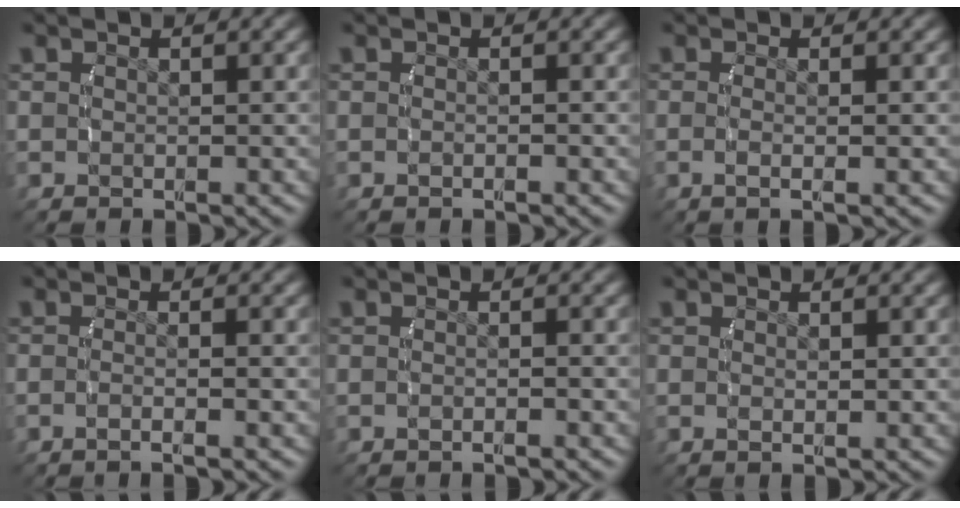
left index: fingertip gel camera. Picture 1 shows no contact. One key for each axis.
{"total": 0.7, "fx": -0.6, "fy": 0.0, "fz": 0.4, "tx": -0.008, "ty": 0.002, "tz": -0.013}
{"total": 1.5, "fx": -0.6, "fy": -0.1, "fz": 1.4, "tx": -0.039, "ty": -0.011, "tz": -0.004}
{"total": 1.6, "fx": -1.2, "fy": -0.1, "fz": 1.1, "tx": -0.028, "ty": -0.004, "tz": -0.020}
{"total": 1.0, "fx": -0.9, "fy": -0.1, "fz": 0.5, "tx": -0.011, "ty": 0.001, "tz": -0.017}
{"total": 0.5, "fx": 0.0, "fy": 0.1, "fz": 0.5, "tx": -0.016, "ty": -0.008, "tz": 0.004}